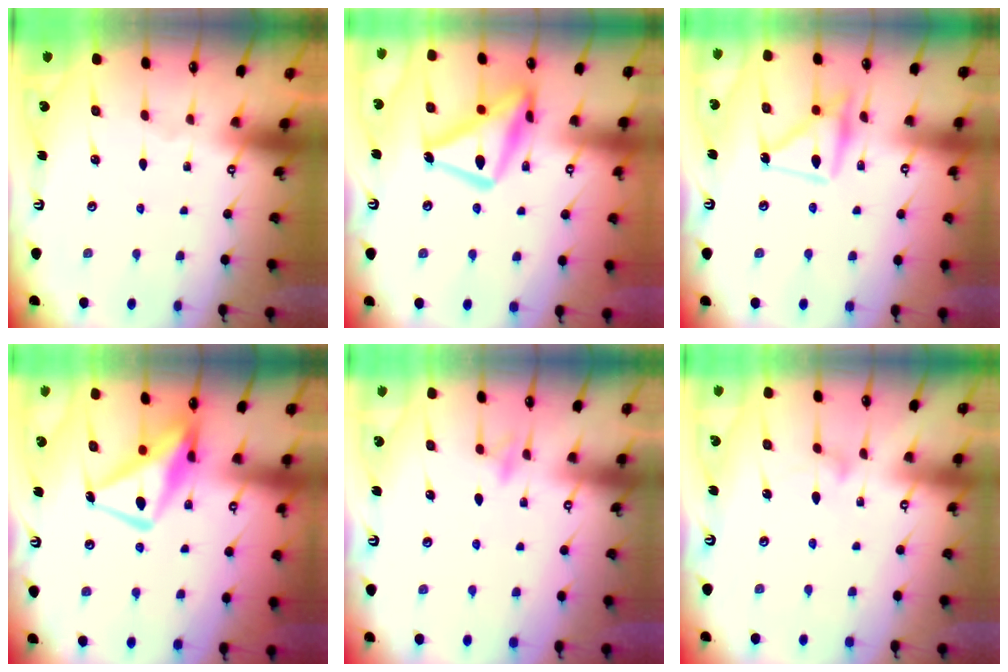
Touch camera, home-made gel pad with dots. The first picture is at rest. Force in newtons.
{"total": 17.4, "press": 17.3, "slide": 1.3}
{"total": 14.5, "press": 14.5, "slide": 1.0}
{"total": 11.9, "press": 11.8, "slide": 1.3}
{"total": 7.6, "press": 7.5, "slide": 0.8}
{"total": 8.3, "press": 8.3, "slide": 0.5}